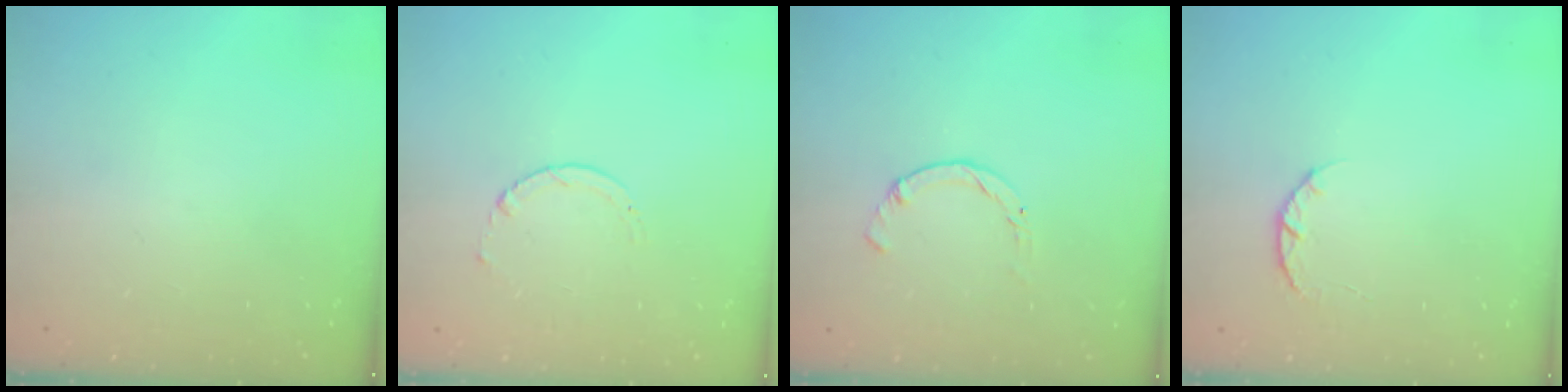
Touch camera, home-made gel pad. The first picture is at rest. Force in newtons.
{"total": 1.7, "press": 1.7, "slide": 0.2}
{"total": 0.0}
{"total": 3.4, "press": 3.4, "slide": 0.5}